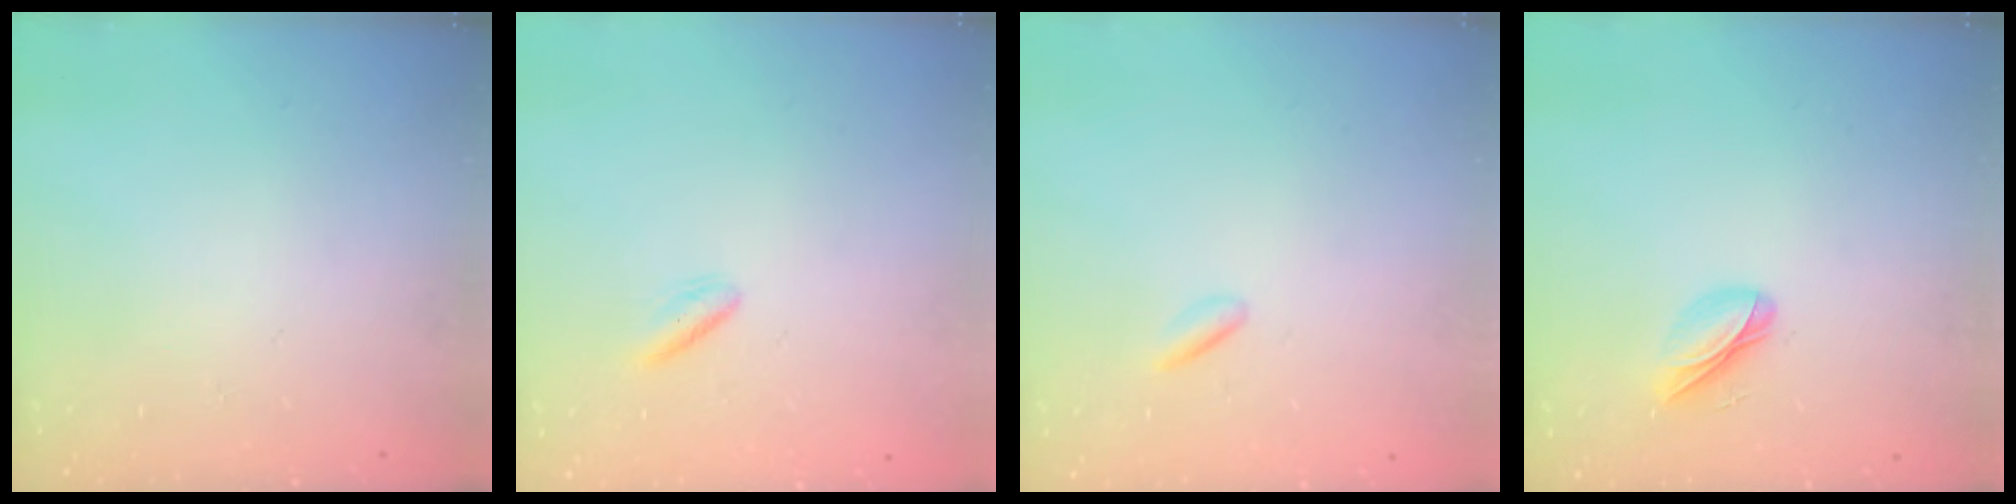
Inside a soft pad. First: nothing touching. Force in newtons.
{"total": 3.4, "press": 3.1, "slide": 1.2}
{"total": 0.7, "press": 0.5, "slide": 0.5}
{"total": 6.3, "press": 6.2, "slide": 1.2}